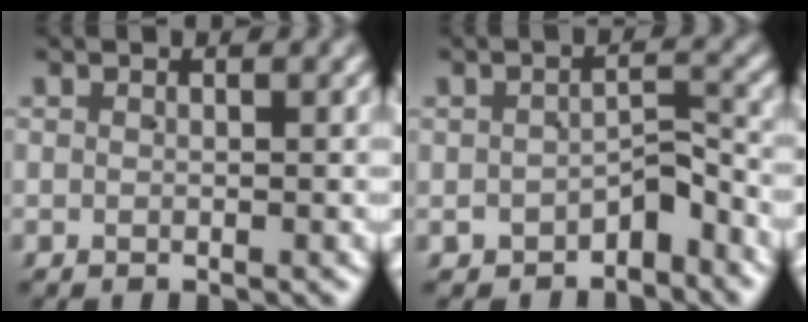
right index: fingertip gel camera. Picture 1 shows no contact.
{"total": 3.2, "force": [-2.5, 1.7, 1.0], "torque": [0.004, -0.006, -0.034]}